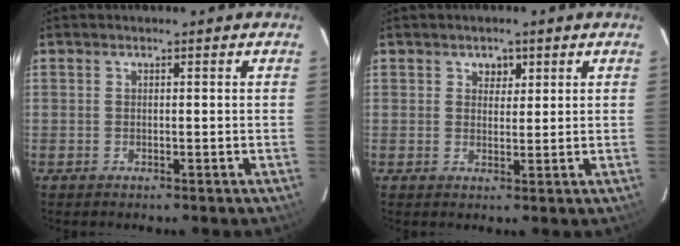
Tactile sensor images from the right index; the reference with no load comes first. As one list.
[{"total": 2.5, "force": [1.3, 2.0, 0.7], "torque": [-0.004, 0.004, 0.021]}]